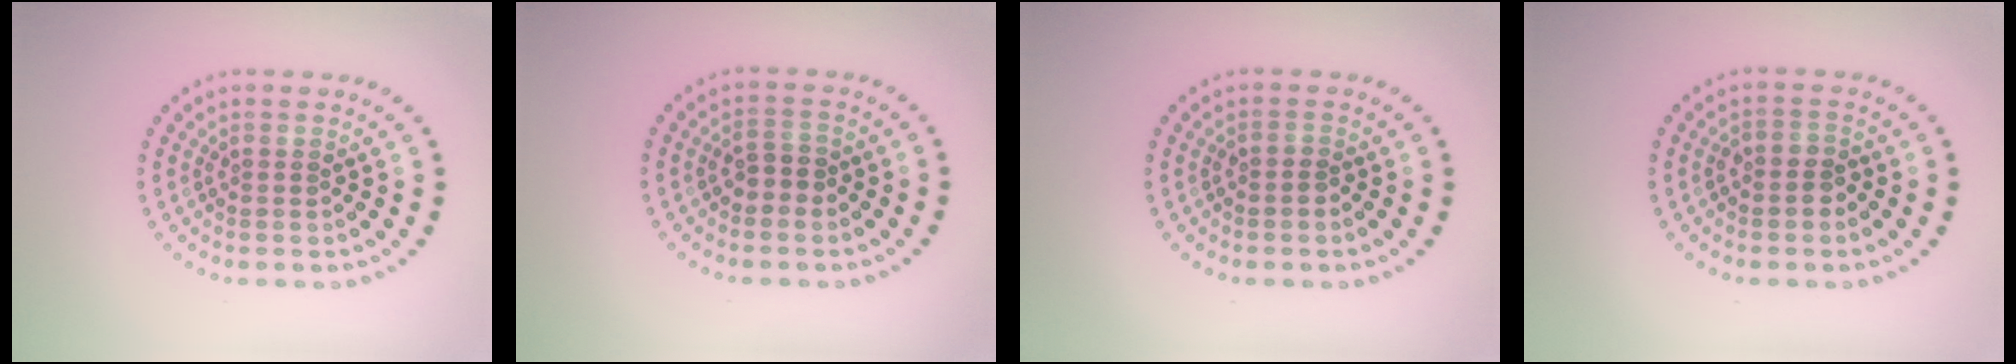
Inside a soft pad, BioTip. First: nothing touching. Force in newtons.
{"total": 1.8, "press": 1.7, "slide": 0.5}
{"total": 0.7, "press": 0.4, "slide": 0.6}
{"total": 1.9, "press": 1.7, "slide": 0.8}